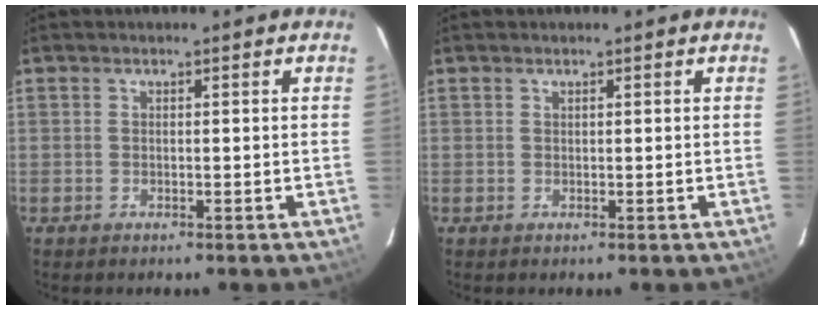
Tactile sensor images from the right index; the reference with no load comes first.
{"total": 0.0}